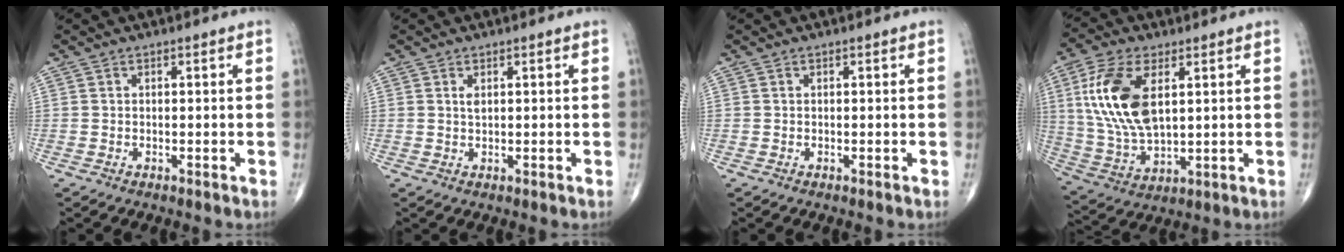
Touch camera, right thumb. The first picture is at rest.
{"total": 1.1, "force": [0.4, 0.5, 0.9], "torque": [-0.013, -0.001, 0.008]}
{"total": 0.0}
{"total": 15.6, "force": [4.2, 7.9, 12.8], "torque": [-0.260, -0.012, 0.088]}